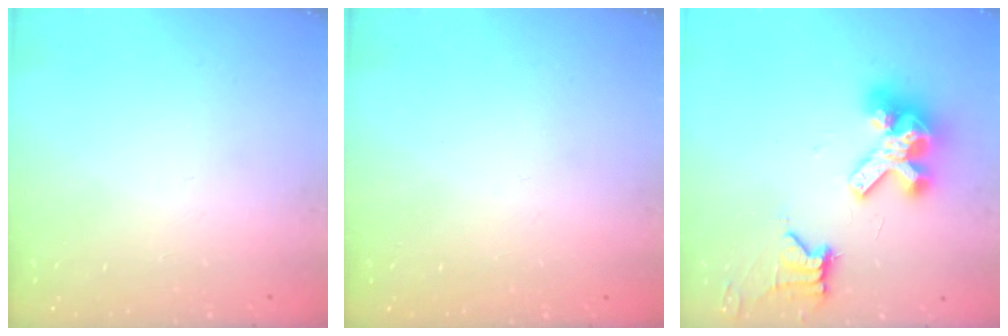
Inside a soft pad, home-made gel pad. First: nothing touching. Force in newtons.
{"total": 0.7, "press": 0.6, "slide": 0.3}
{"total": 12.5, "press": 12.4, "slide": 1.6}